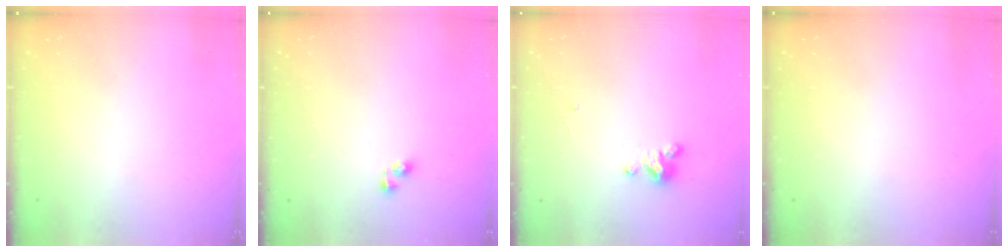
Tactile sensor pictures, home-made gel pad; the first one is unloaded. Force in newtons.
{"total": 3.4, "press": 3.4, "slide": 0.0}
{"total": 2.7, "press": 2.7, "slide": 0.3}
{"total": 0.0}